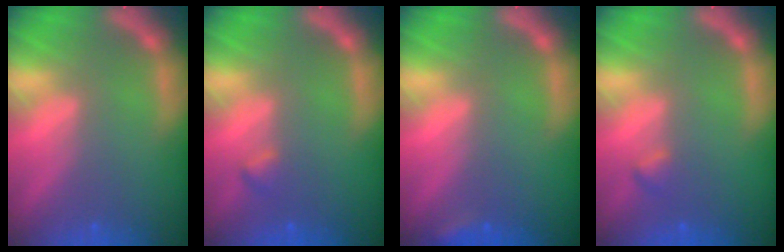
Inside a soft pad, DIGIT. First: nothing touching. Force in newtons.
{"total": 0.9}
{"total": 1.4}
{"total": 0.9}